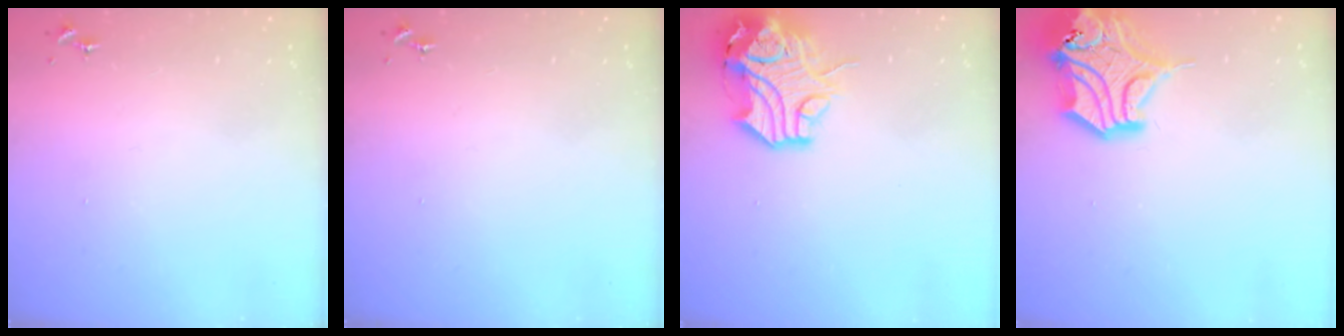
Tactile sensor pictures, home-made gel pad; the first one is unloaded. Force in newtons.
{"total": 0.0}
{"total": 15.4, "press": 15.3, "slide": 2.0}
{"total": 17.2, "press": 17.0, "slide": 2.4}